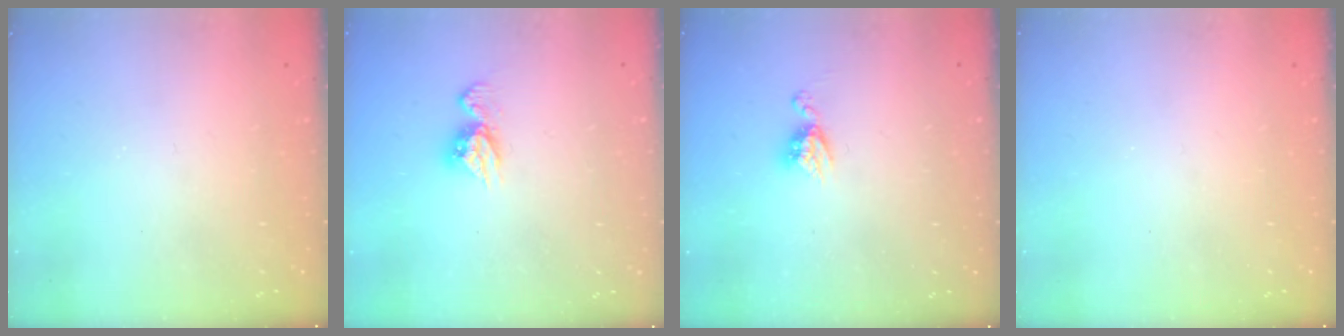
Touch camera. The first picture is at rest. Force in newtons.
{"total": 7.8, "press": 7.8, "slide": 0.6}
{"total": 5.3, "press": 5.3, "slide": 0.5}
{"total": 0.0}